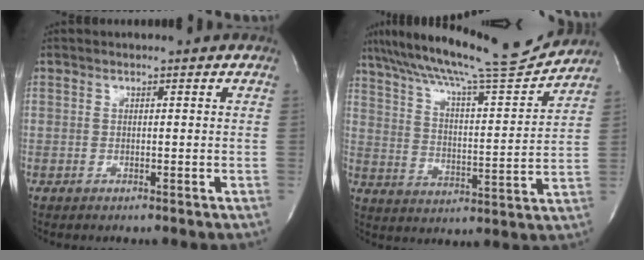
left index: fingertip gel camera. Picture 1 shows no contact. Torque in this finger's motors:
{"motor_torque": [0.22, -0.24, 0.37, 0.15]}